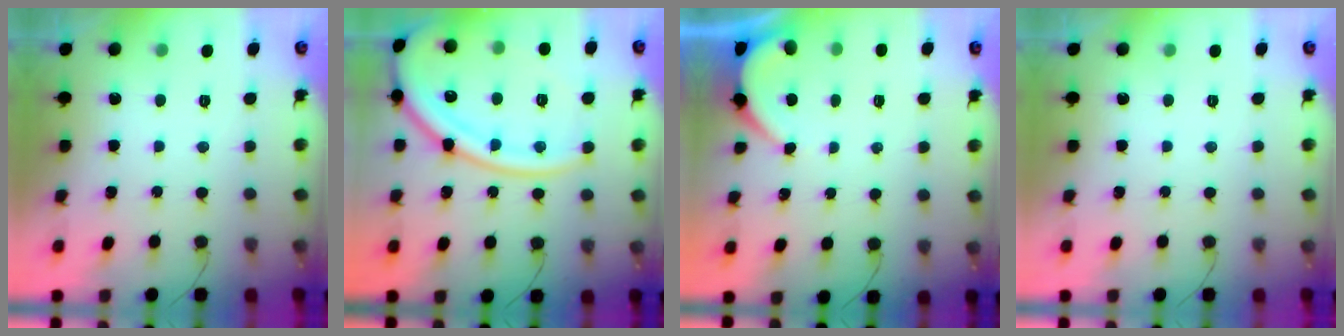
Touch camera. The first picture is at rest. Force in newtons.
{"total": 18.9, "press": 18.8, "slide": 1.9}
{"total": 1.9, "press": 1.9, "slide": 0.3}
{"total": 0.0}